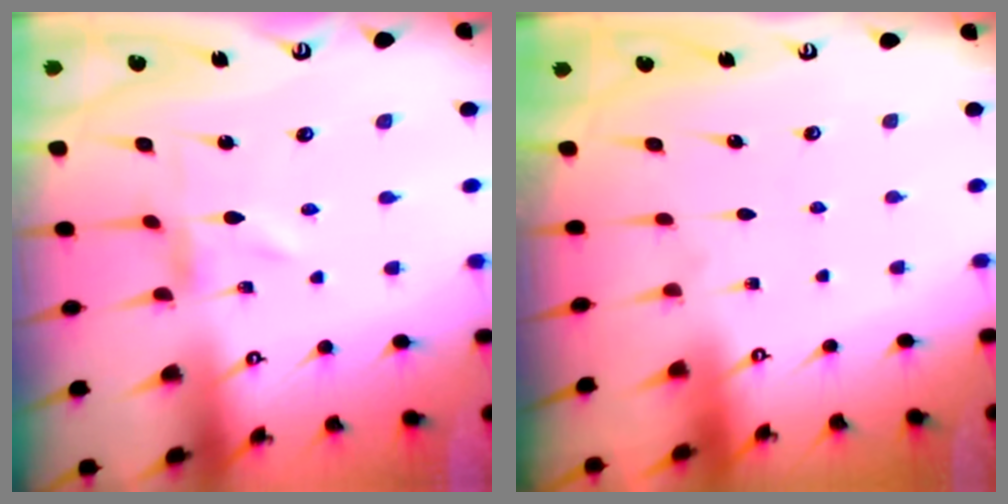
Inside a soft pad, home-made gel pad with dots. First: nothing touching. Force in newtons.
{"total": 1.8, "press": 1.8, "slide": 0.2}